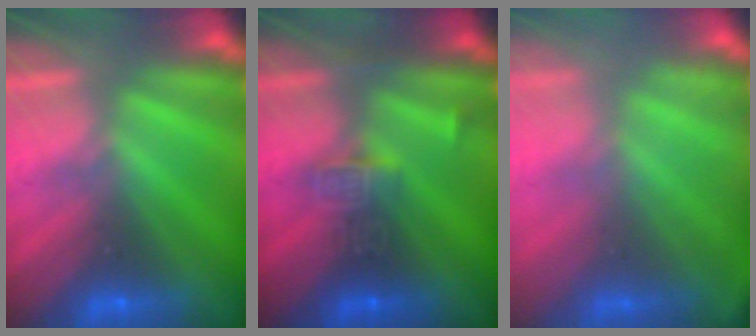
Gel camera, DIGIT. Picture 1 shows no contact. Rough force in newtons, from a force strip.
{"total": 2.9}
{"total": 1.8}